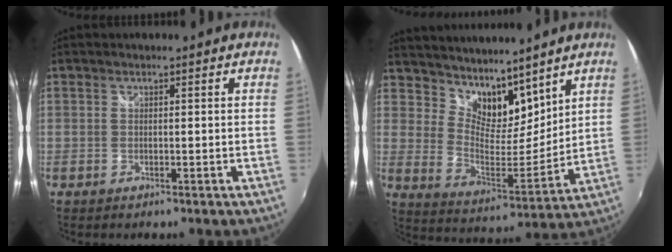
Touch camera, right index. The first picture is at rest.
{"total": 12.4, "force": [10.0, 5.5, 4.8], "torque": [-0.083, -0.004, 0.183]}